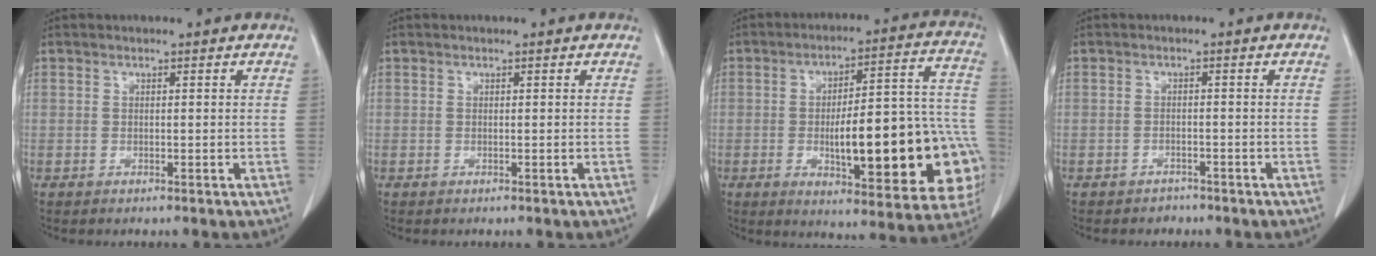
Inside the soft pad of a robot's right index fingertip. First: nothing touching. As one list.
[{"total": 0.0}, {"total": 24.5, "force": [-5.2, 6.3, 23.0], "torque": [-0.233, 0.029, -0.053]}, {"total": 1.9, "force": [-1.5, 1.0, 0.0], "torque": [-0.013, 0.000, -0.024]}]